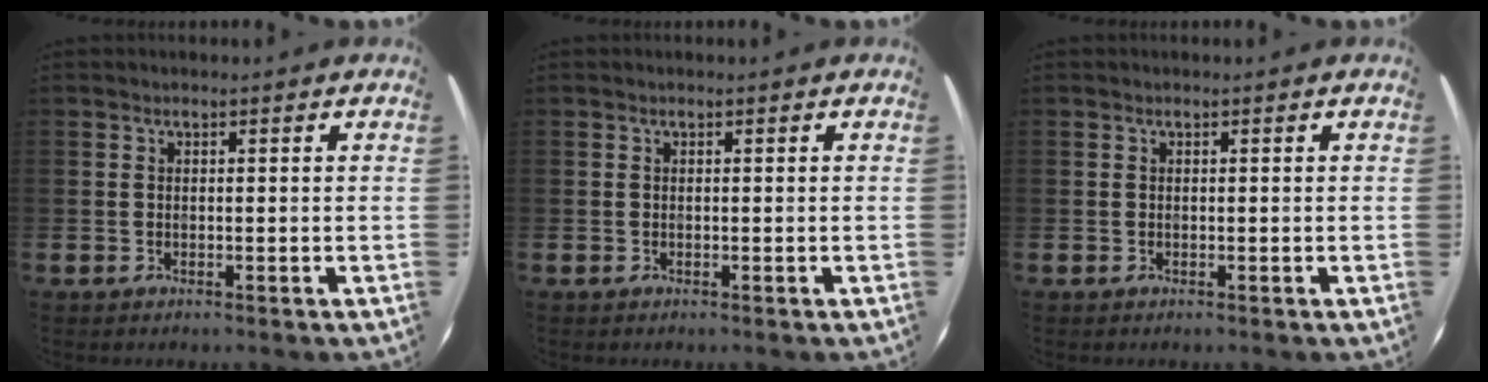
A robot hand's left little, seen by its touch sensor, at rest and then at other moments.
{"total": 0.0}
{"total": 0.0}